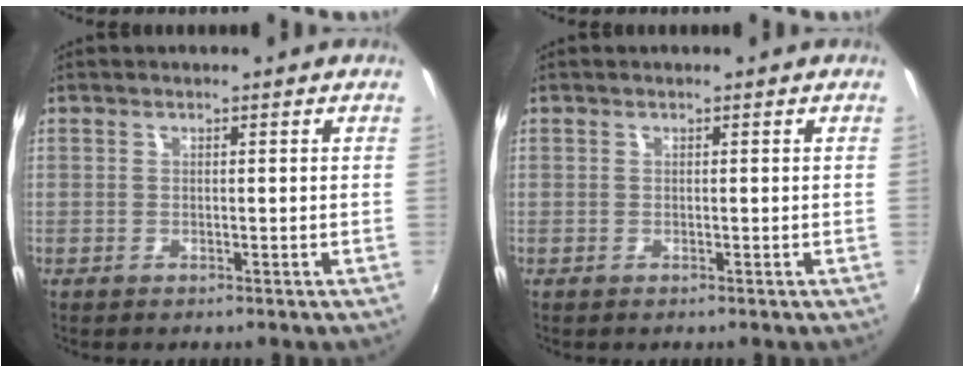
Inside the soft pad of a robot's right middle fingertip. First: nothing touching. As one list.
[{"total": 0.0}]